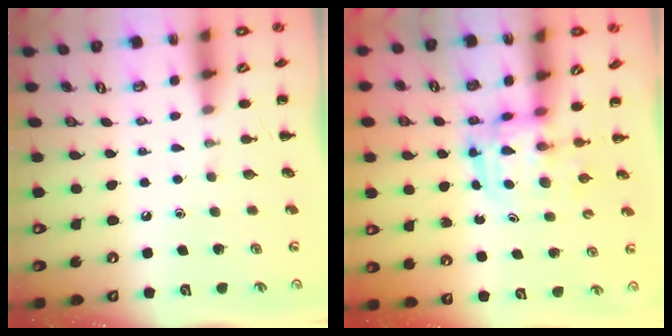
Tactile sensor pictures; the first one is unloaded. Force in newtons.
{"total": 3.0, "press": 3.0, "slide": 0.3}